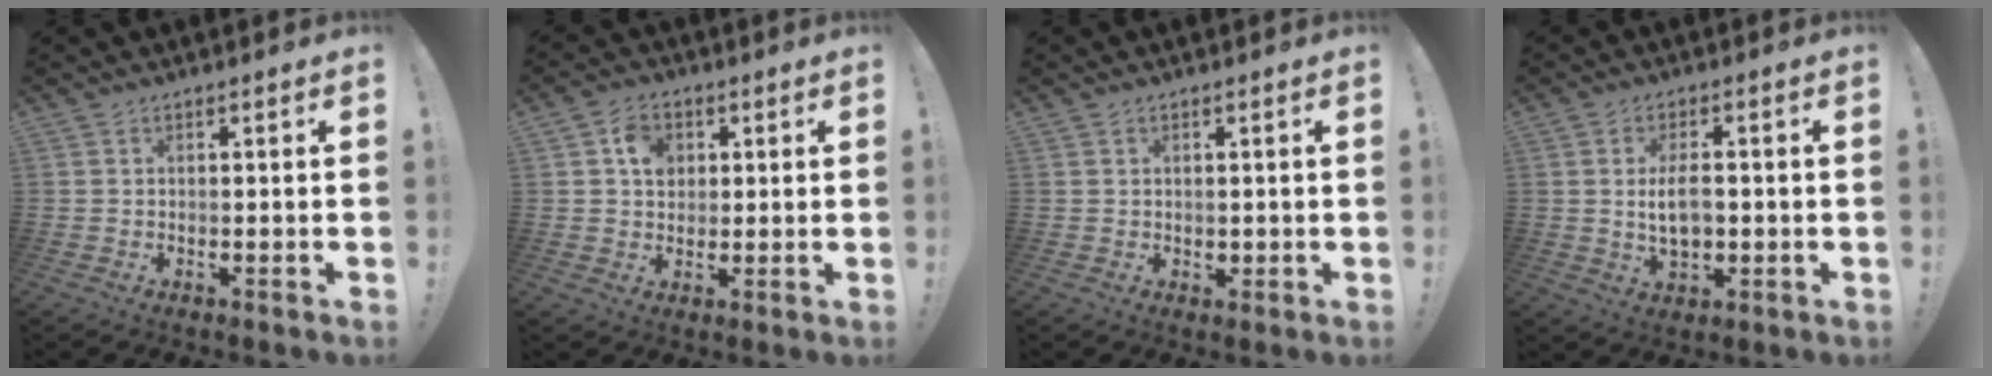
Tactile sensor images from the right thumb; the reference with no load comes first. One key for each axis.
{"total": 6.8, "fx": 2.2, "fy": 5.6, "fz": 3.2, "tx": -0.043, "ty": -0.002, "tz": 0.040}
{"total": 1.2, "fx": 0.5, "fy": 1.0, "fz": 0.3, "tx": 0.003, "ty": -0.002, "tz": 0.007}
{"total": 7.6, "fx": -0.3, "fy": 4.3, "fz": 6.2, "tx": -0.108, "ty": -0.003, "tz": -0.010}